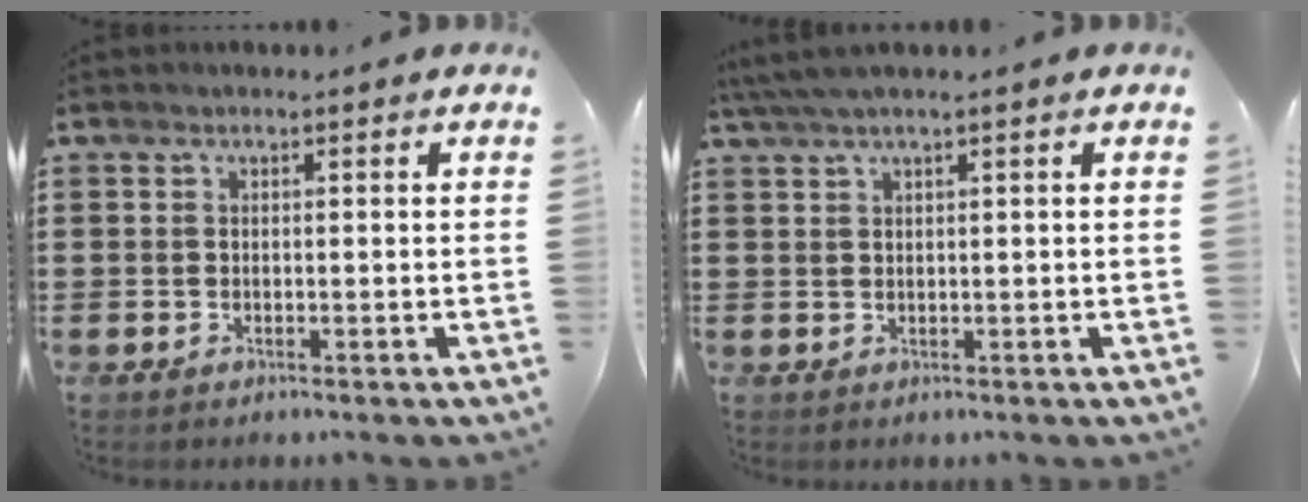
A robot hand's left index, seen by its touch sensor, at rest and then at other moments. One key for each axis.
{"total": 2.1, "fx": 1.1, "fy": 0.1, "fz": 1.8, "tx": -0.036, "ty": -0.001, "tz": 0.020}